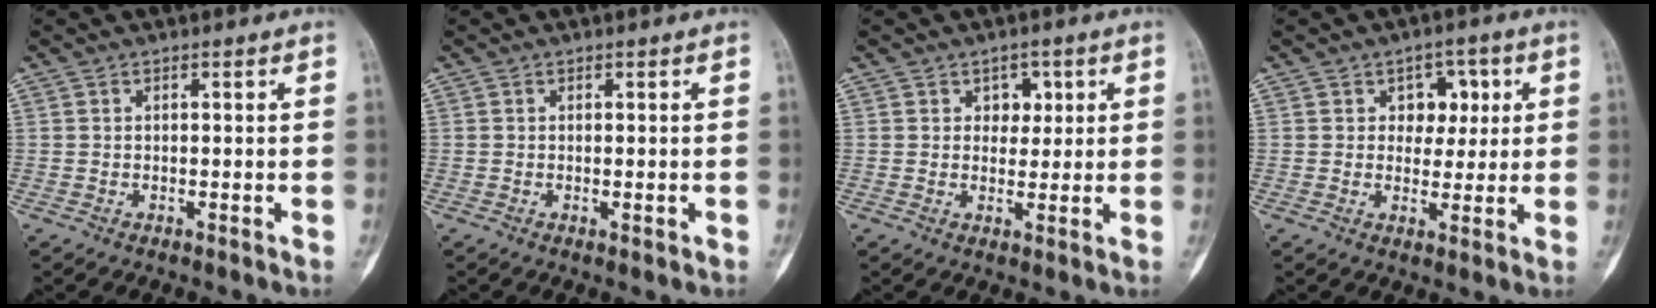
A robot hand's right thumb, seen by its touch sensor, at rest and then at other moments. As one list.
[{"total": 1.0, "force": [-0.3, 0.3, 0.9], "torque": [-0.008, -0.002, -0.003]}, {"total": 3.5, "force": [1.3, 2.8, 1.6], "torque": [0.010, -0.004, 0.016]}, {"total": 6.0, "force": [1.8, 4.6, 3.4], "torque": [-0.001, -0.003, 0.020]}]